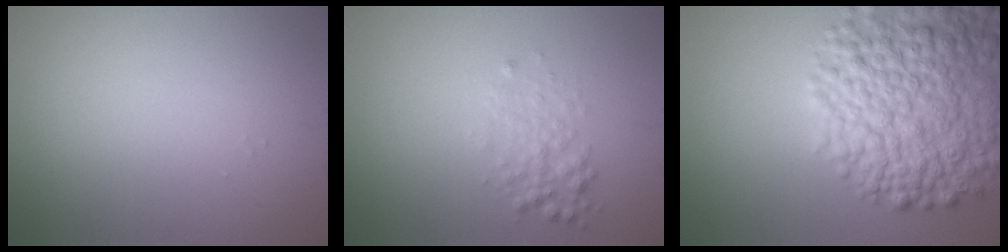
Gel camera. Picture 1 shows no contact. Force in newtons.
{"total": 1.9, "press": 1.9, "slide": 0.0}
{"total": 10.0, "press": 10.0, "slide": 0.6}